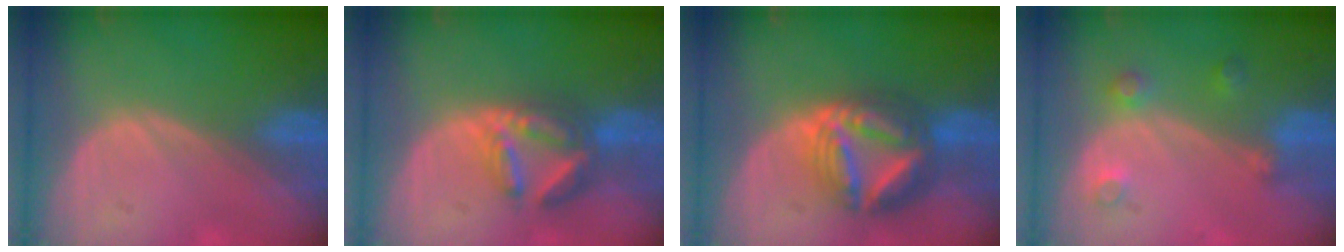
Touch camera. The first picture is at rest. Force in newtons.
{"total": 7.0, "press": 6.2, "slide": 3.4}
{"total": 9.1, "press": 9.1, "slide": 0.9}
{"total": 3.6, "press": 3.3, "slide": 1.5}